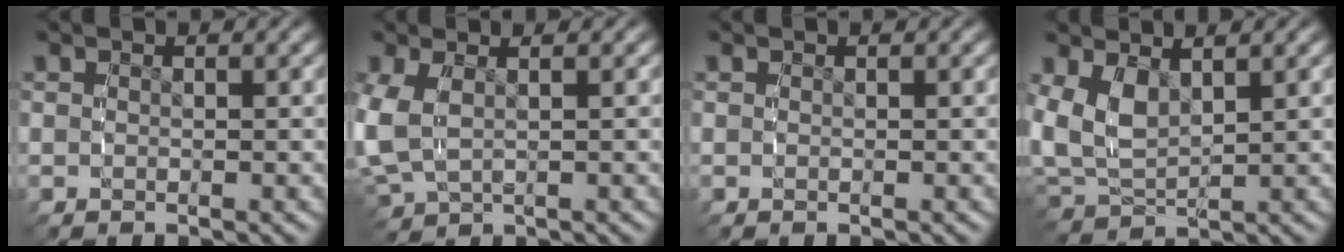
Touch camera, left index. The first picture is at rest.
{"total": 3.9, "force": [0.1, 3.0, 2.5], "torque": [-0.079, -0.010, 0.016]}
{"total": 0.0}
{"total": 5.5, "force": [1.0, 4.3, 3.3], "torque": [-0.095, -0.020, 0.026]}